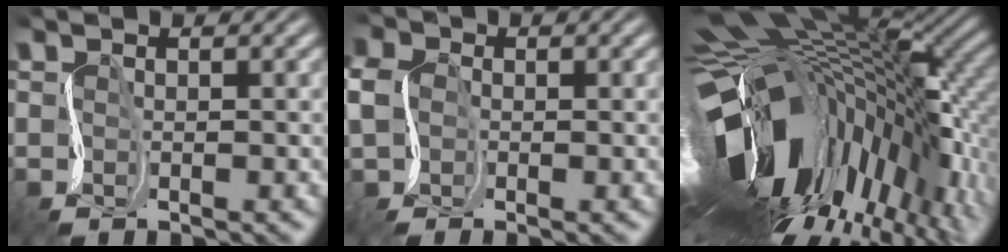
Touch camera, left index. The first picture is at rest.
{"total": 3.9, "force": [-0.1, 3.2, 2.1], "torque": [-0.065, 0.005, -0.001]}
{"total": 18.2, "force": [-3.3, 9.6, 15.1], "torque": [-0.269, -0.041, -0.031]}